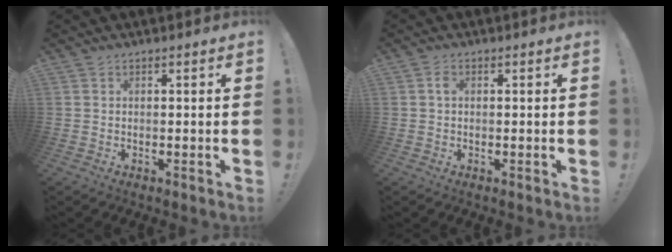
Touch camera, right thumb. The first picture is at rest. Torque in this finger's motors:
{"motor_torque": [0.00, 0.08, 0.25, -0.04, 0.00]}